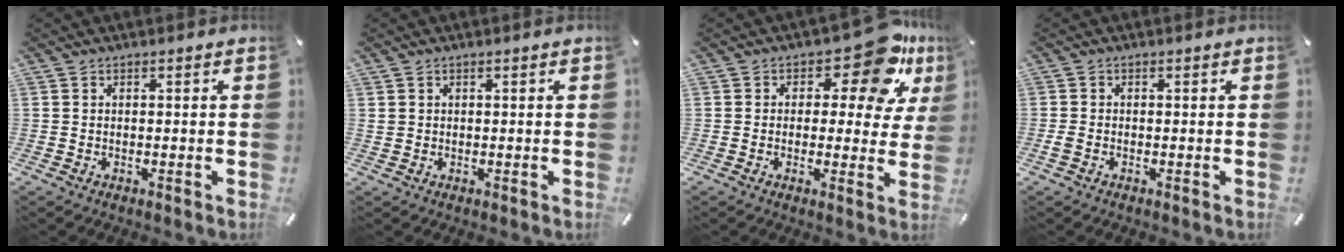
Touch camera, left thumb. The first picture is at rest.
{"total": 0.9, "force": [0.6, 0.7, 0.1], "torque": [-0.001, 0.001, 0.012]}
{"total": 13.6, "force": [7.4, 6.4, 9.4], "torque": [-0.125, -0.044, 0.122]}
{"total": 1.1, "force": [-0.3, 0.6, 0.8], "torque": [-0.015, 0.001, -0.005]}